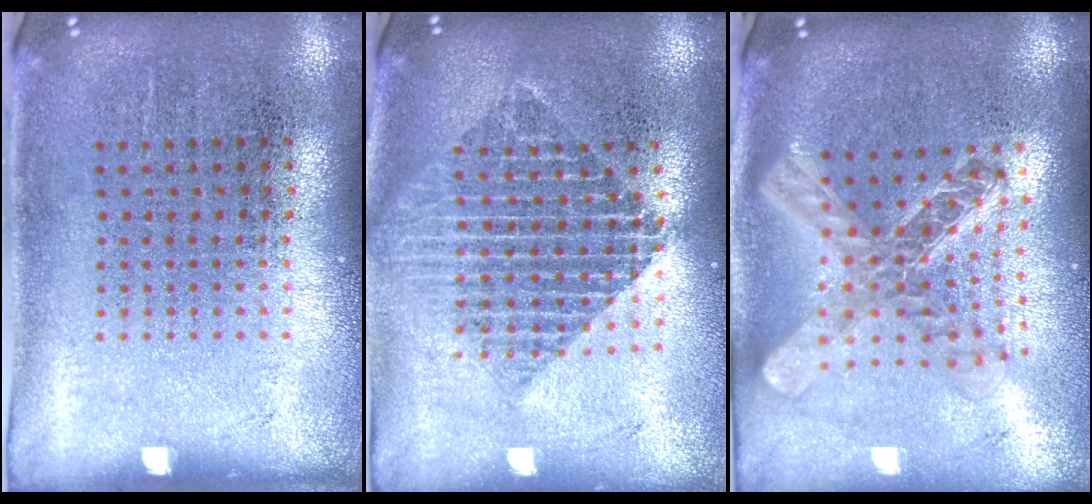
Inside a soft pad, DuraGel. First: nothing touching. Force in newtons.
{"total": 2.0, "press": 1.6, "slide": 1.2}
{"total": 2.4, "press": 1.9, "slide": 1.4}